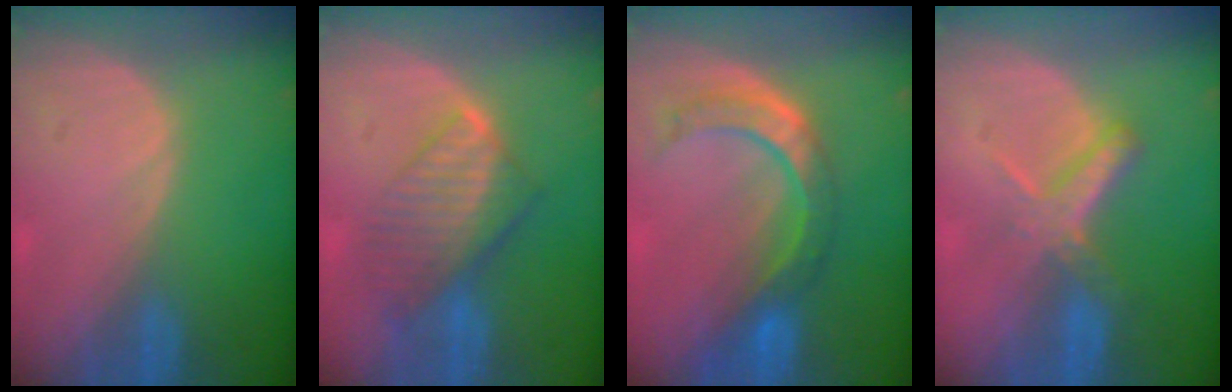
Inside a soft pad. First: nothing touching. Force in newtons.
{"total": 8.1, "press": 7.1, "slide": 3.9}
{"total": 7.8, "press": 7.2, "slide": 3.0}
{"total": 5.5, "press": 4.9, "slide": 2.5}